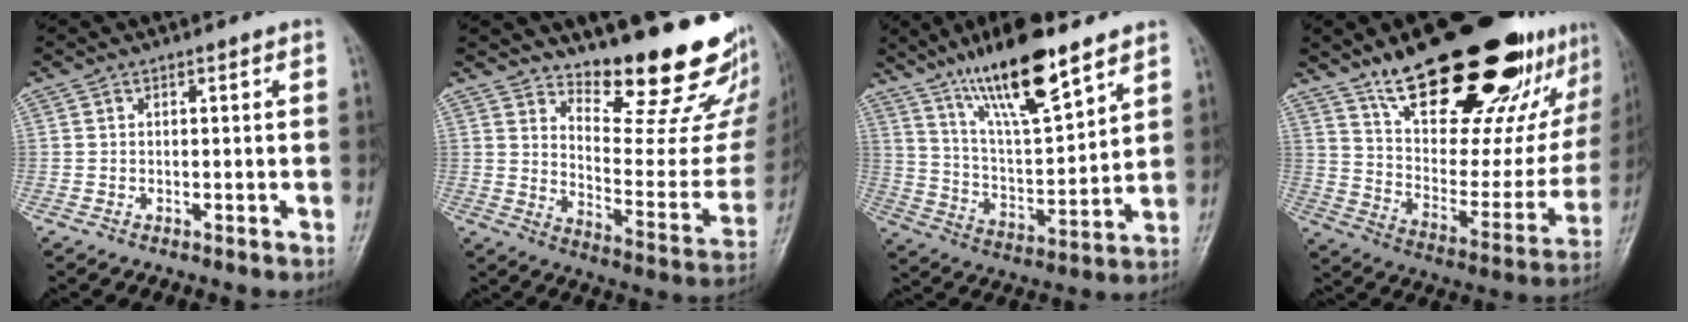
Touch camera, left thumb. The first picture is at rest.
{"total": 20.3, "force": [16.8, 5.2, 10.1], "torque": [-0.097, -0.149, 0.232]}
{"total": 17.6, "force": [11.9, 4.4, 12.2], "torque": [-0.194, -0.060, 0.222]}
{"total": 32.6, "force": [20.6, 12.2, 22.1], "torque": [-0.285, -0.071, 0.320]}